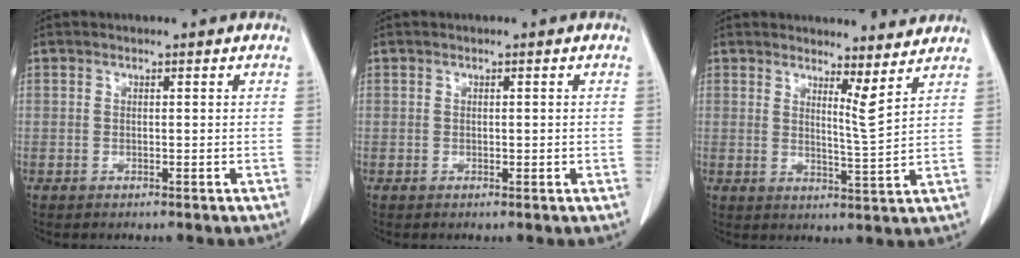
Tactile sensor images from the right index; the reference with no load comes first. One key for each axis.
{"total": 0.6, "fx": 0.0, "fy": 0.4, "fz": 0.4, "tx": -0.002, "ty": 0.001, "tz": 0.002}
{"total": 4.8, "fx": 4.4, "fy": -0.4, "fz": 2.0, "tx": -0.046, "ty": -0.031, "tz": 0.060}